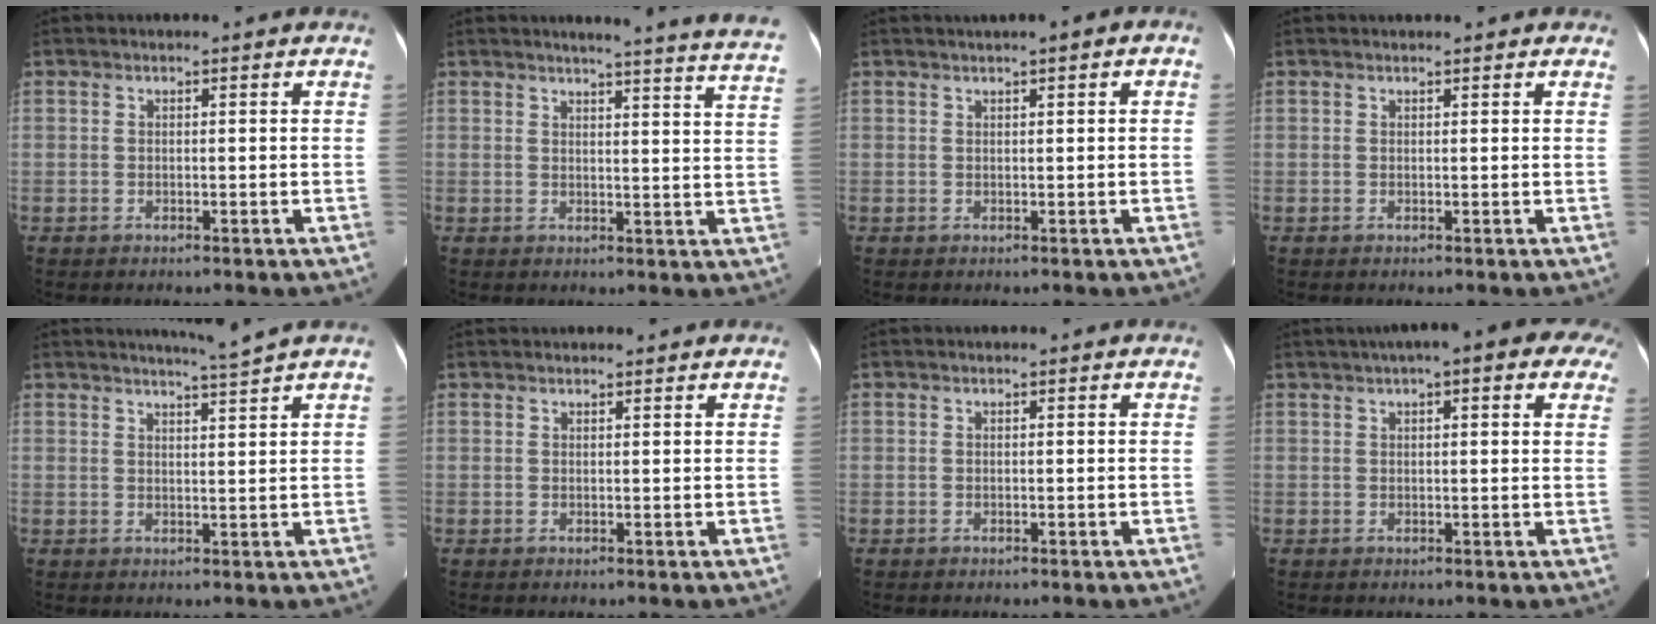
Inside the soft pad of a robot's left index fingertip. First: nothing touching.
{"total": 17.5, "force": [16.5, -0.9, 5.7], "torque": [-0.073, -0.093, 0.170]}
{"total": 2.2, "force": [0.7, 0.4, 2.0], "torque": [-0.035, 0.012, 0.010]}
{"total": 2.3, "force": [1.9, 0.7, 1.1], "torque": [-0.015, 0.019, 0.018]}
{"total": 3.3, "force": [2.8, -1.6, 0.7], "torque": [-0.014, -0.015, 0.049]}
{"total": 2.8, "force": [2.6, 0.7, 0.8], "torque": [-0.009, 0.027, 0.034]}
{"total": 0.0}
{"total": 11.2, "force": [6.9, 2.9, 8.3], "torque": [-0.101, 0.043, 0.077]}